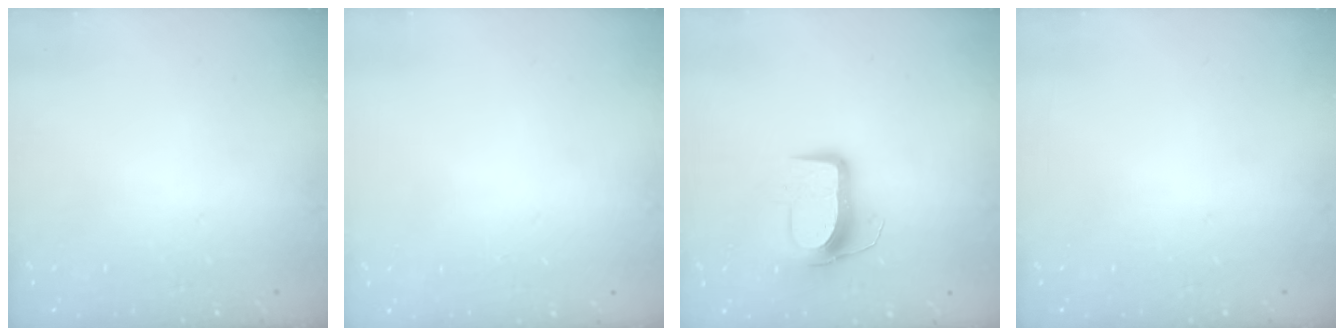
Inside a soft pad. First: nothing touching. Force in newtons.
{"total": 0.0}
{"total": 10.3, "press": 10.3, "slide": 0.2}
{"total": 0.0}